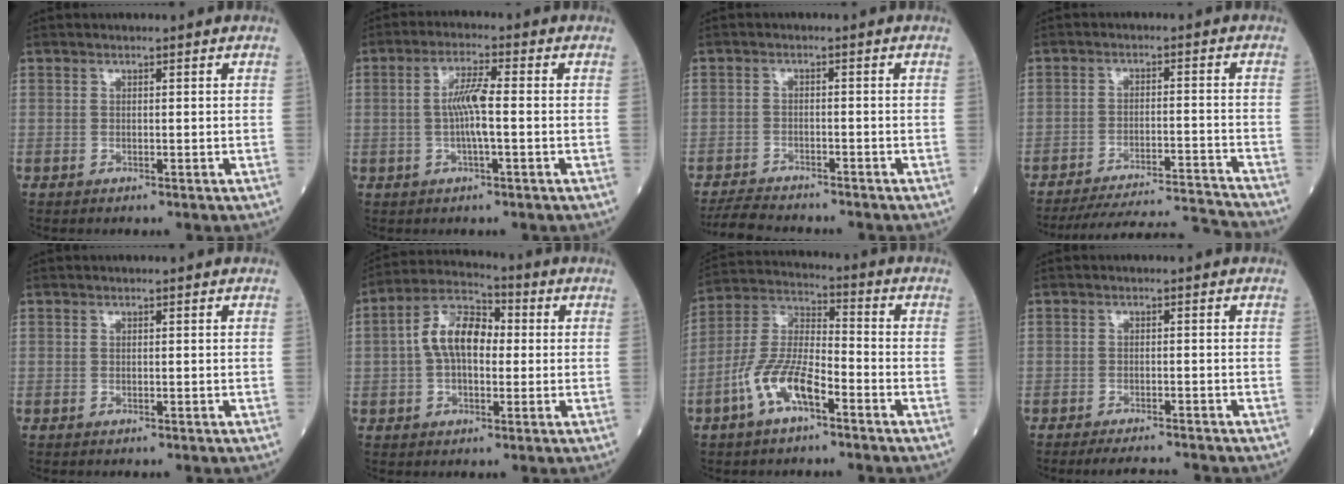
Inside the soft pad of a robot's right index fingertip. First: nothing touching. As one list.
[{"total": 5.4, "force": [-0.3, 0.4, 5.4], "torque": [-0.108, 0.005, -0.009]}, {"total": 5.2, "force": [-5.0, 1.0, 1.1], "torque": [-0.023, -0.018, -0.084]}, {"total": 14.3, "force": [-14.0, -1.8, 2.2], "torque": [-0.025, 0.002, -0.208]}, {"total": 0.0}, {"total": 9.3, "force": [0.5, 5.0, 7.8], "torque": [-0.158, 0.034, 0.003]}, {"total": 10.2, "force": [-5.1, 3.3, 8.2], "torque": [-0.180, 0.009, -0.101]}, {"total": 4.8, "force": [-4.6, -0.1, 1.3], "torque": [-0.014, -0.012, -0.072]}]